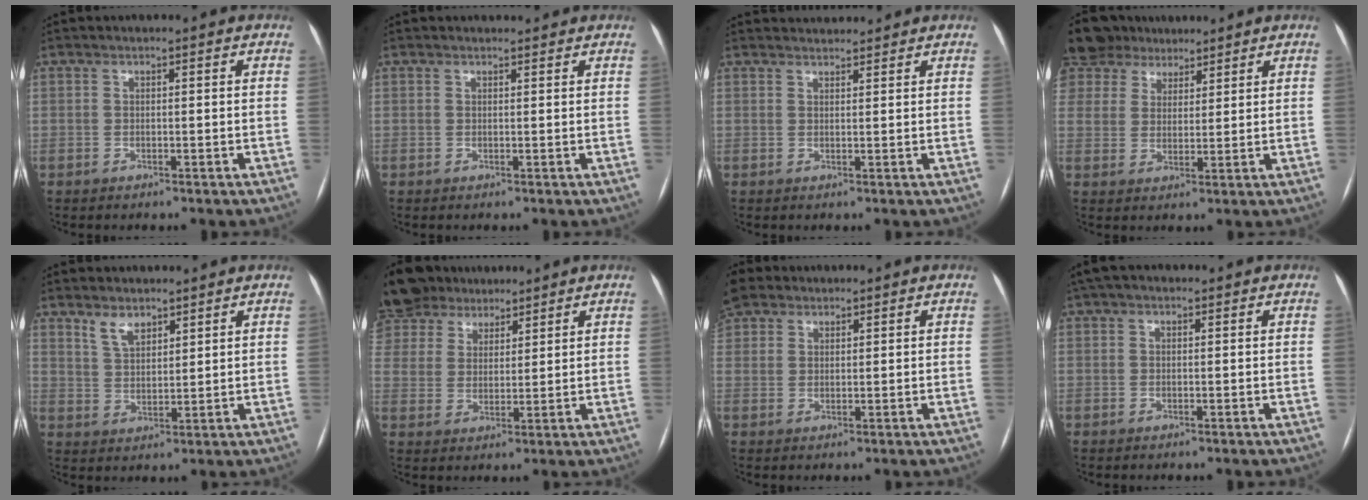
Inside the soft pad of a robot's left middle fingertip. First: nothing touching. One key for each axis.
{"total": 2.1, "fx": 2.0, "fy": 0.5, "fz": 0.3, "tx": -0.008, "ty": 0.014, "tz": 0.026}
{"total": 3.7, "fx": 3.6, "fy": 0.5, "fz": 0.2, "tx": -0.008, "ty": 0.025, "tz": 0.055}
{"total": 10.9, "fx": 8.6, "fy": 6.5, "fz": 1.7, "tx": -0.048, "ty": 0.035, "tz": 0.161}
{"total": 4.3, "fx": 3.4, "fy": 2.0, "fz": 1.6, "tx": -0.035, "ty": 0.001, "tz": 0.073}
{"total": 16.7, "fx": 13.0, "fy": 9.2, "fz": 4.9, "tx": -0.143, "ty": 0.053, "tz": 0.243}
{"total": 9.2, "fx": 6.2, "fy": 6.1, "fz": 3.1, "tx": -0.106, "ty": 0.035, "tz": 0.125}
{"total": 3.4, "fx": 2.3, "fy": 1.7, "fz": 1.8, "tx": -0.040, "ty": 0.037, "tz": 0.040}